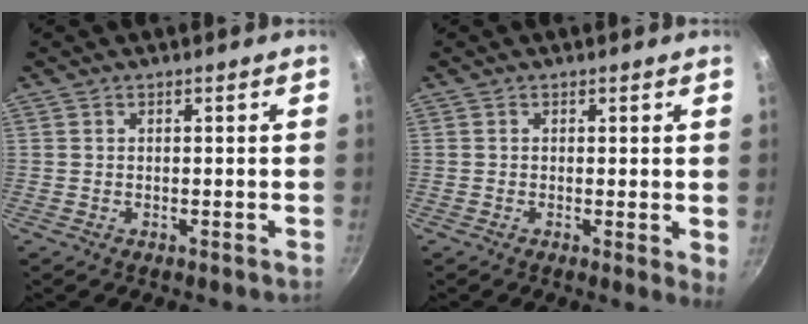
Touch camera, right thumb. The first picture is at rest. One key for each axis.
{"total": 3.0, "fx": 0.2, "fy": 0.8, "fz": 2.9, "tx": -0.043, "ty": -0.011, "tz": -0.001}